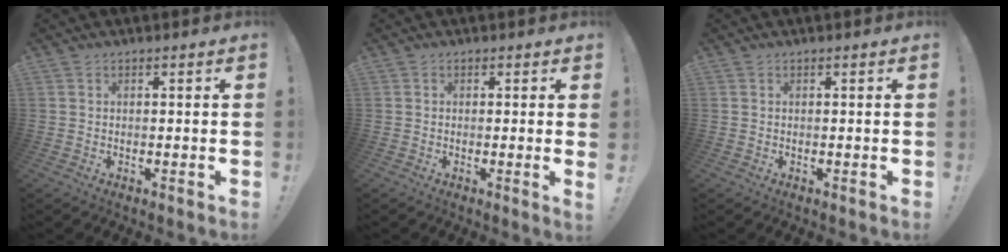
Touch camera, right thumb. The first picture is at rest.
{"total": 1.4, "force": [0.2, -0.4, 1.3], "torque": [-0.014, -0.005, -0.001]}
{"total": 0.0}